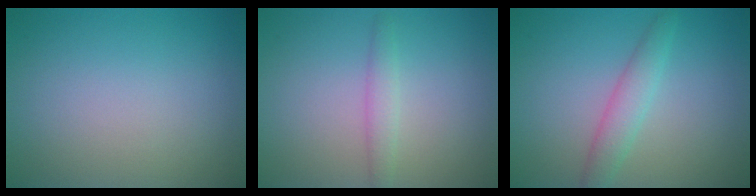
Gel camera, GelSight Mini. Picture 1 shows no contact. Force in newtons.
{"total": 1.5, "press": 1.5, "slide": 0.1}
{"total": 2.4, "press": 2.4, "slide": 0.1}